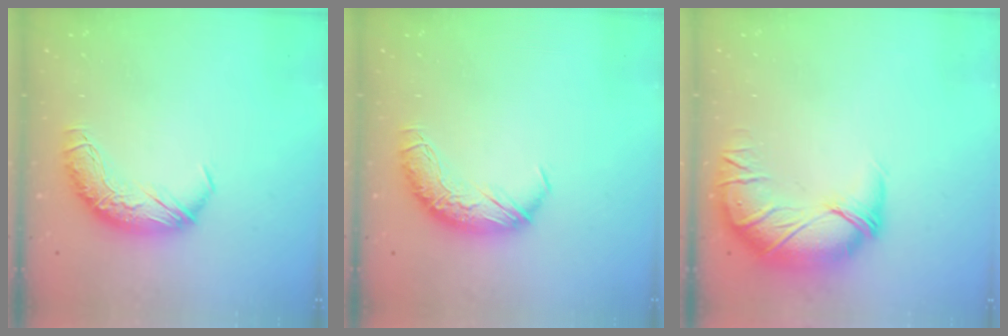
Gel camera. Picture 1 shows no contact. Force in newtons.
{"total": 0.0}
{"total": 2.8, "press": 0.1, "slide": 2.8}